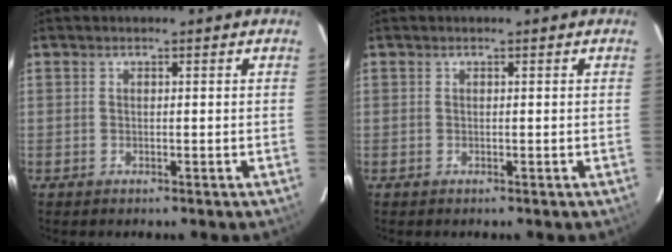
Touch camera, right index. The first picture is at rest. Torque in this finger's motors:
{"motor_torque": [0.00, 0.00, 0.00, 0.01]}